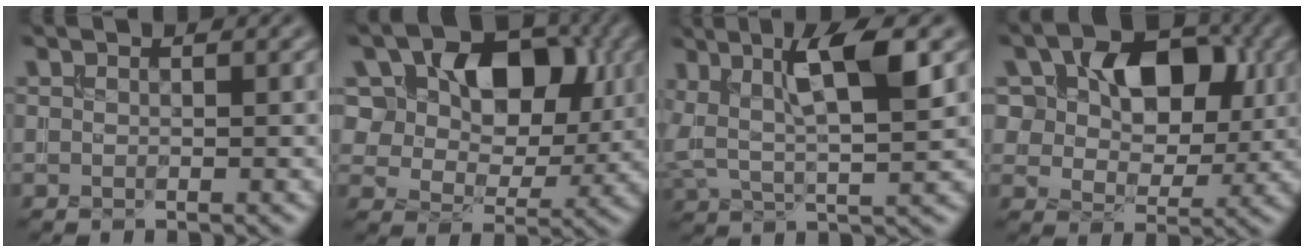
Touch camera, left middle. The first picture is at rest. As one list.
[{"total": 13.7, "force": [5.2, 9.2, 8.7], "torque": [-0.137, 0.037, 0.074]}, {"total": 6.9, "force": [2.3, 2.1, 6.2], "torque": [-0.114, 0.002, 0.038]}, {"total": 10.4, "force": [3.4, 7.0, 6.9], "torque": [-0.118, 0.018, 0.046]}]